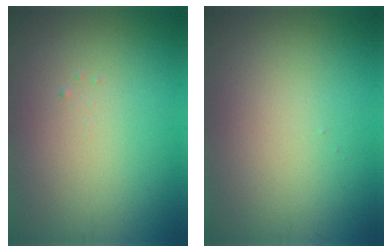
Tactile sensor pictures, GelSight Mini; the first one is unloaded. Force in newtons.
{"total": 0.0}